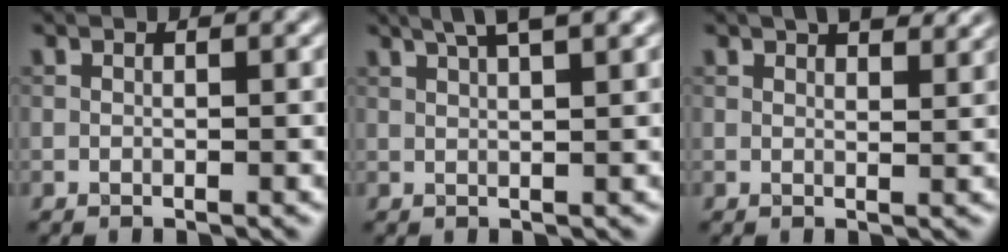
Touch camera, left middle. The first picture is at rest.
{"total": 5.0, "force": [3.2, 1.2, 3.7], "torque": [-0.041, 0.019, 0.026]}
{"total": 3.7, "force": [2.8, 1.2, 2.1], "torque": [-0.026, 0.004, 0.033]}